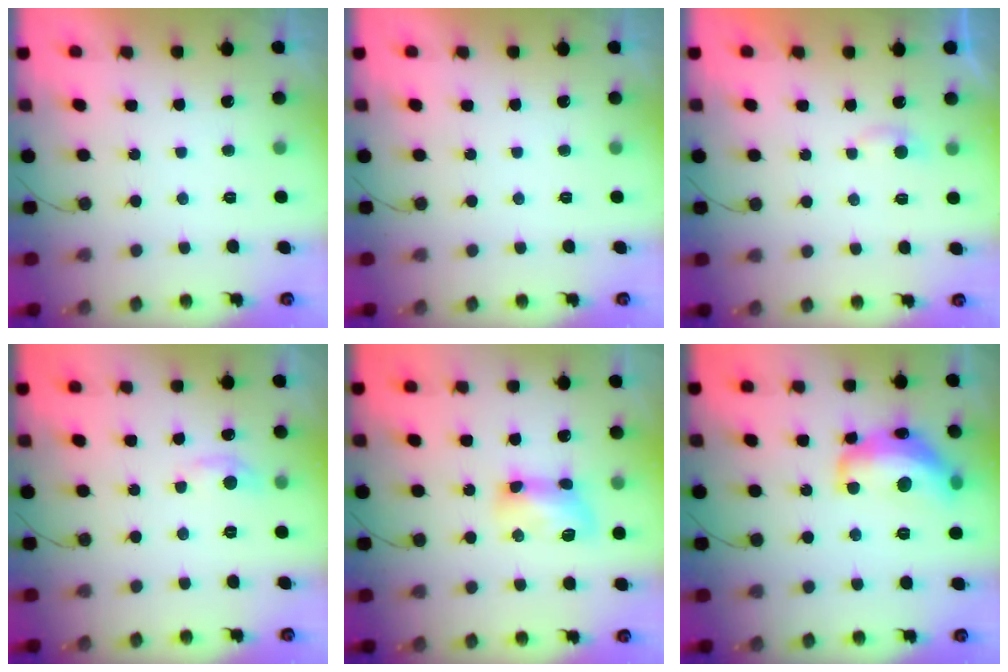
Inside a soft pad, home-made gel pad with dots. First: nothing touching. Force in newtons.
{"total": 0.0}
{"total": 2.8, "press": 2.8, "slide": 0.2}
{"total": 5.0, "press": 4.9, "slide": 0.8}
{"total": 9.4, "press": 9.4, "slide": 0.7}
{"total": 17.2, "press": 17.2, "slide": 0.9}